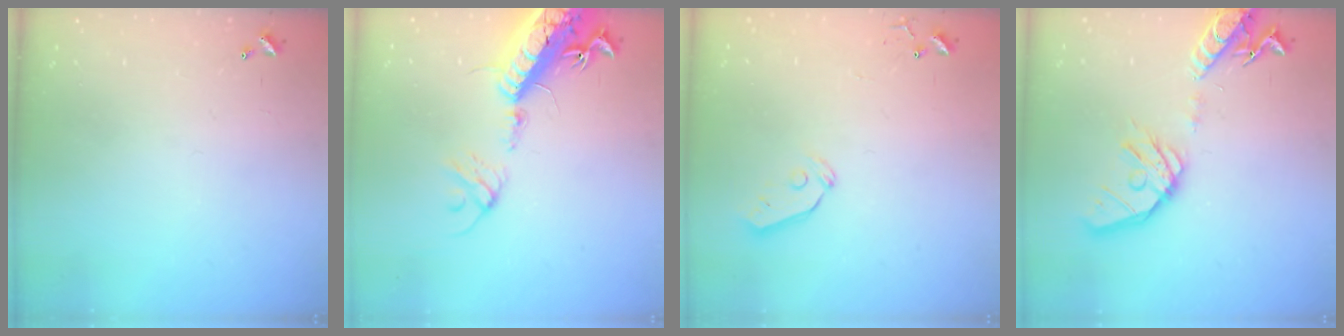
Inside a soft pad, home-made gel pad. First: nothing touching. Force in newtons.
{"total": 22.7, "press": 22.1, "slide": 4.9}
{"total": 4.9, "press": 4.8, "slide": 0.9}
{"total": 17.8, "press": 17.5, "slide": 3.0}